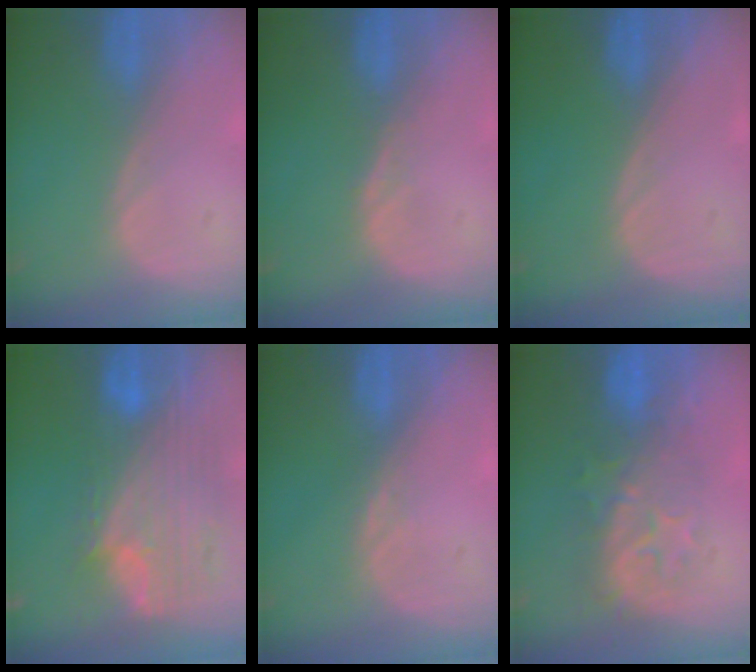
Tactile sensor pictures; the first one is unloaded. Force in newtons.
{"total": 1.0, "press": 1.0, "slide": 0.1}
{"total": 0.0}
{"total": 12.0, "press": 10.2, "slide": 6.3}
{"total": 1.1, "press": 1.0, "slide": 0.5}
{"total": 8.3, "press": 8.2, "slide": 1.8}